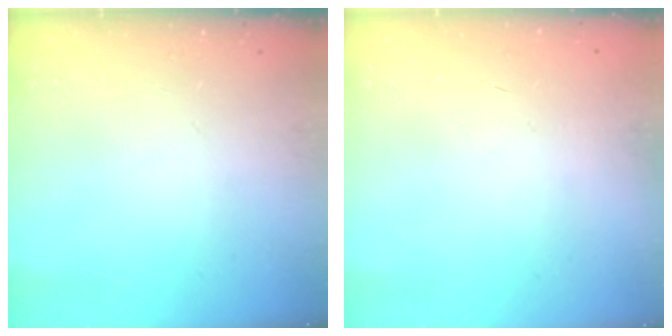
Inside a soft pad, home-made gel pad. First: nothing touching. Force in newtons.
{"total": 0.6, "press": 0.6, "slide": 0.2}